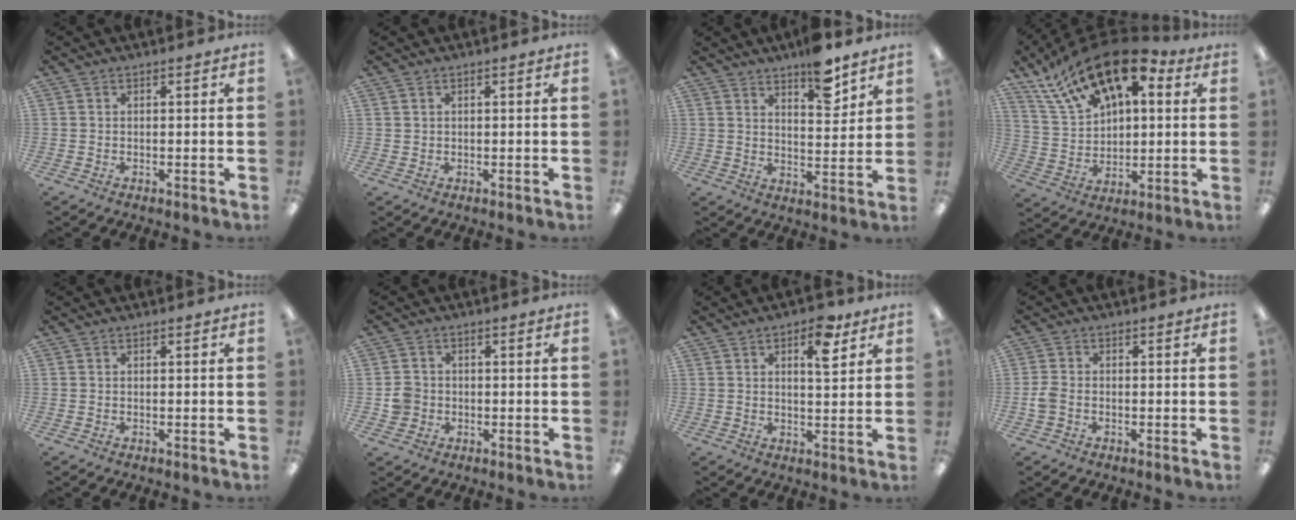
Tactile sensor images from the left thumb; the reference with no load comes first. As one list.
[{"total": 0.8, "force": [0.4, 0.6, -0.2], "torque": [0.004, 0.002, 0.007]}, {"total": 10.3, "force": [7.6, 3.7, 5.8], "torque": [-0.070, -0.044, 0.127]}, {"total": 21.3, "force": [12.9, 11.1, 12.9], "torque": [-0.225, -0.064, 0.230]}, {"total": 0.0}, {"total": 4.2, "force": [-0.7, 4.1, 0.9], "torque": [-0.009, 0.006, -0.012]}, {"total": 7.8, "force": [4.3, 3.4, 5.6], "torque": [-0.071, -0.015, 0.067]}, {"total": 2.8, "force": [-0.9, 2.0, 1.8], "torque": [-0.036, 0.003, -0.017]}]